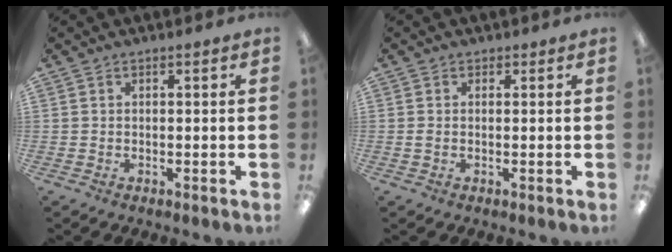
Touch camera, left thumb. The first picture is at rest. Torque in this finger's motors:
{"motor_torque": [-0.34, 0.11, -0.16, 0.09, 0.02]}